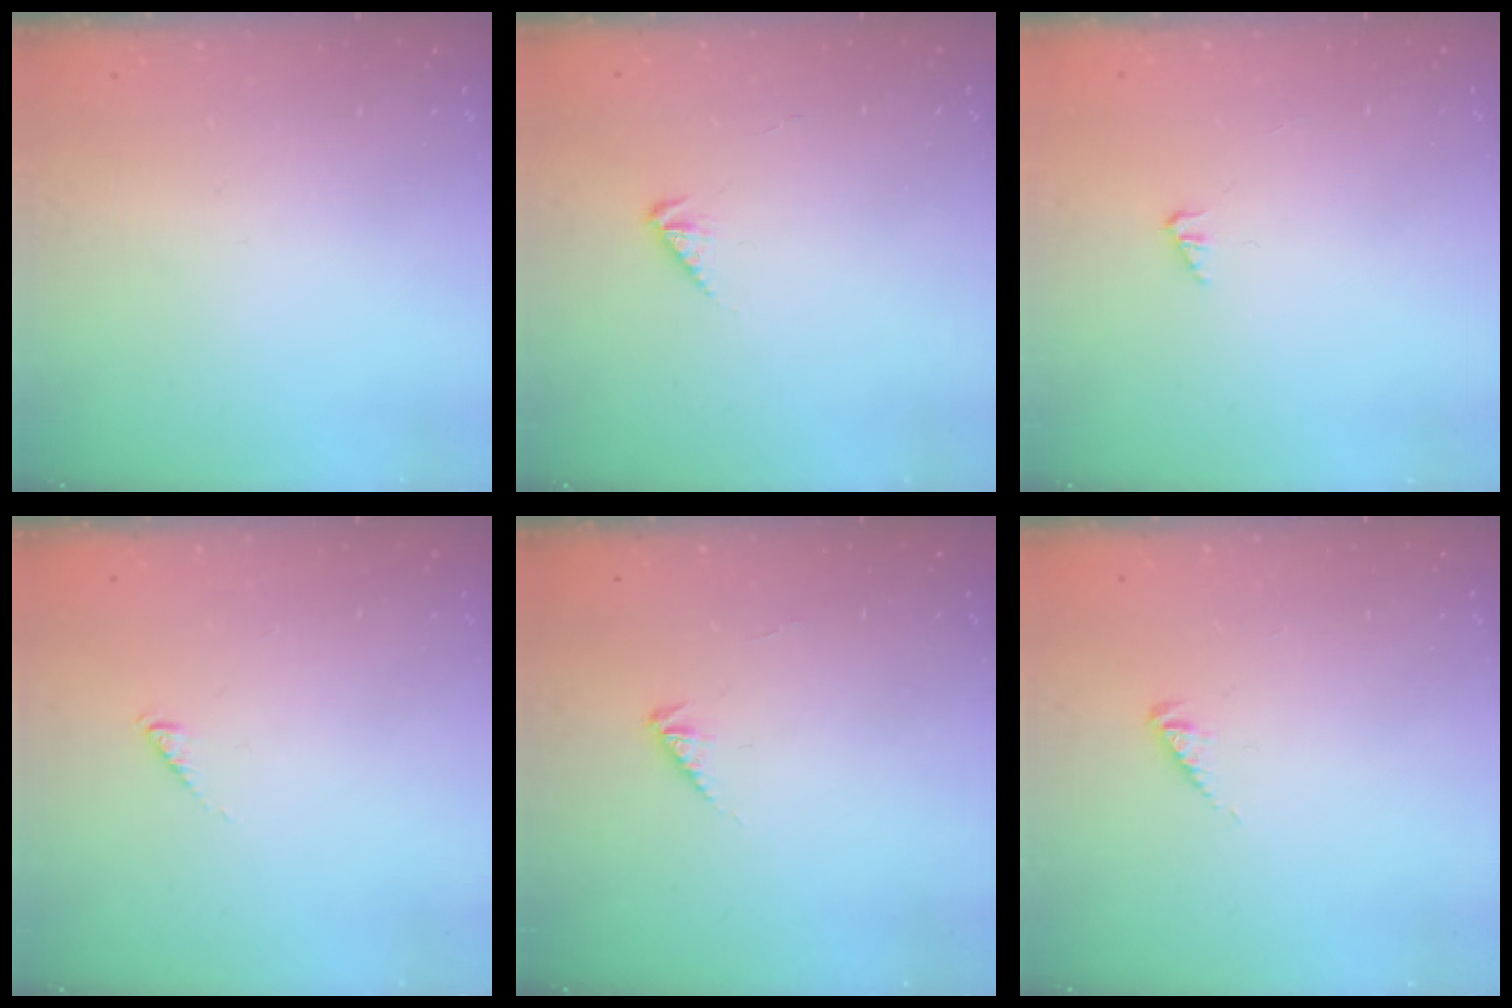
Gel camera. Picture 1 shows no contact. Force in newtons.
{"total": 2.4, "press": 2.3, "slide": 0.5}
{"total": 1.3, "press": 1.3, "slide": 0.1}
{"total": 0.0}
{"total": 2.5, "press": 2.5, "slide": 0.5}
{"total": 2.1, "press": 2.0, "slide": 0.4}